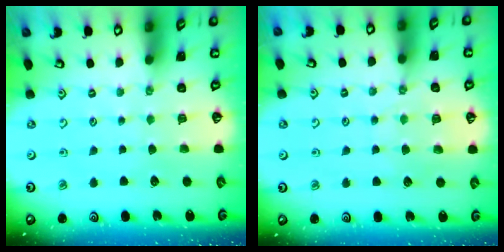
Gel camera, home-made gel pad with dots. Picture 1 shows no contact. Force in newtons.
{"total": 5.1, "press": 5.0, "slide": 0.8}